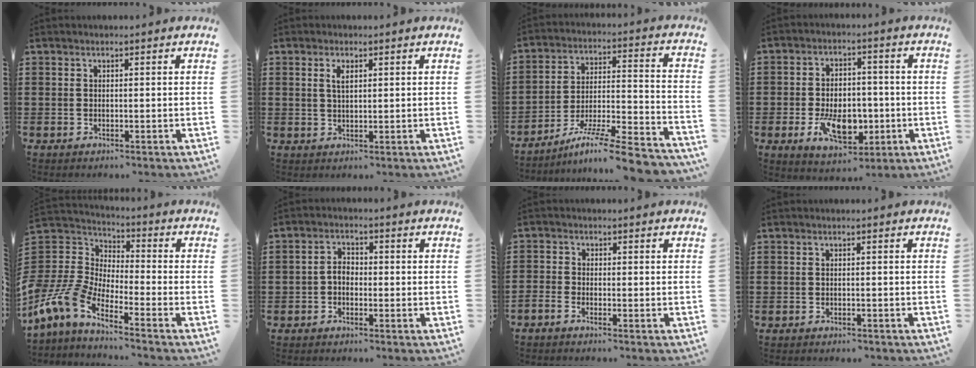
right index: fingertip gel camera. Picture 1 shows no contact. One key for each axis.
{"total": 2.0, "fx": 0.9, "fy": 0.8, "fz": 1.6, "tx": -0.034, "ty": 0.005, "tz": 0.015}
{"total": 10.0, "fx": -8.0, "fy": 0.1, "fz": 6.0, "tx": -0.097, "ty": 0.000, "tz": -0.160}
{"total": 9.6, "fx": -2.6, "fy": 6.0, "fz": 7.1, "tx": -0.128, "ty": 0.002, "tz": -0.045}
{"total": 7.8, "fx": -5.9, "fy": 3.6, "fz": 3.5, "tx": -0.123, "ty": -0.009, "tz": -0.131}
{"total": 2.3, "fx": -1.0, "fy": 1.4, "fz": 1.5, "tx": -0.038, "ty": 0.003, "tz": -0.023}
{"total": 1.2, "fx": -1.2, "fy": 0.1, "fz": 0.2, "tx": -0.007, "ty": 0.003, "tz": -0.023}
{"total": 0.6, "fx": -0.6, "fy": 0.1, "fz": 0.1, "tx": -0.004, "ty": -0.001, "tz": -0.013}